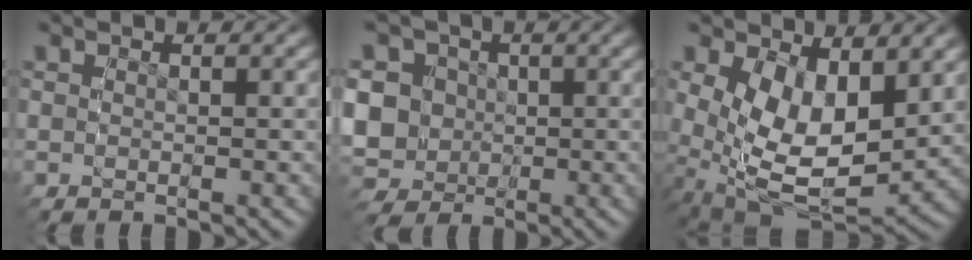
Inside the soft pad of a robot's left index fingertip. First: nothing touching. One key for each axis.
{"total": 12.9, "fx": 0.0, "fy": 11.9, "fz": 4.9, "tx": -0.125, "ty": -0.032, "tz": -0.009}
{"total": 10.2, "fx": -0.9, "fy": 6.9, "fz": 7.5, "tx": -0.152, "ty": -0.058, "tz": 0.007}